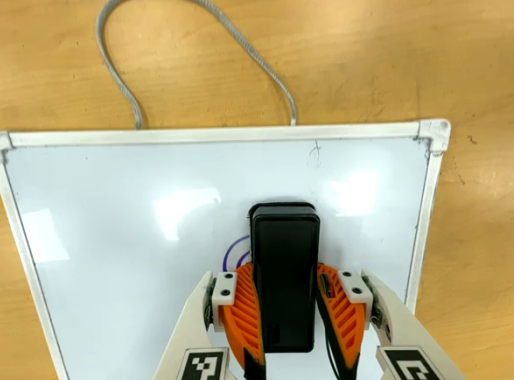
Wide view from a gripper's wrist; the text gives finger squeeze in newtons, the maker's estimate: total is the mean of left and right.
{"total": 15.3, "left": 15.9, "right": 14.7}